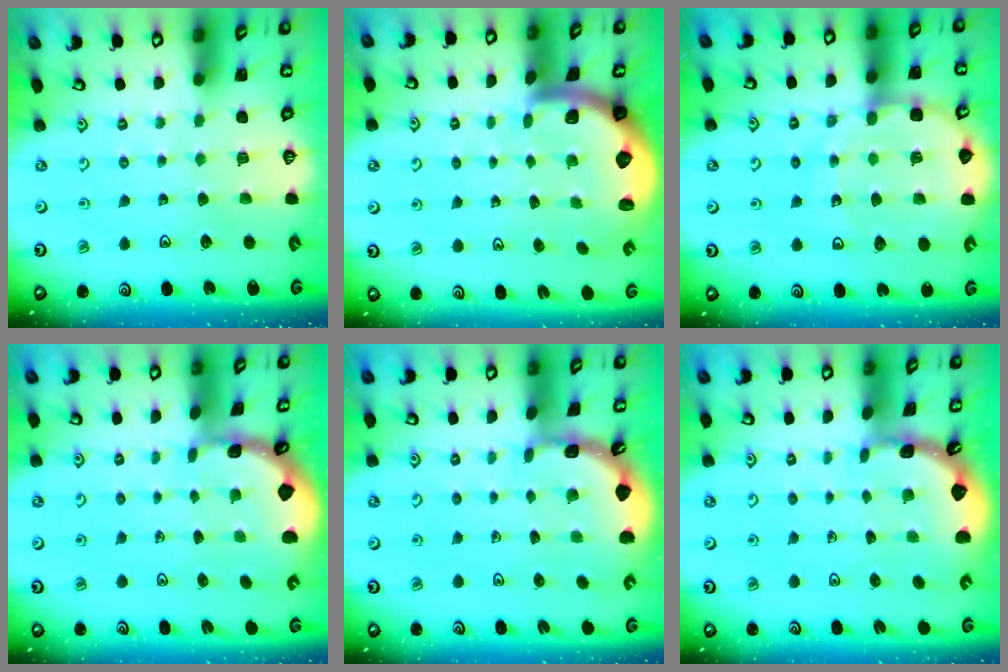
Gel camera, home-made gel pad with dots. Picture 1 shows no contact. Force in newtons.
{"total": 1.4, "press": 1.4, "slide": 0.2}
{"total": 11.8, "press": 11.4, "slide": 2.9}
{"total": 1.0, "press": 1.0, "slide": 0.1}
{"total": 1.7, "press": 1.6, "slide": 0.1}
{"total": 1.7, "press": 1.7, "slide": 0.1}